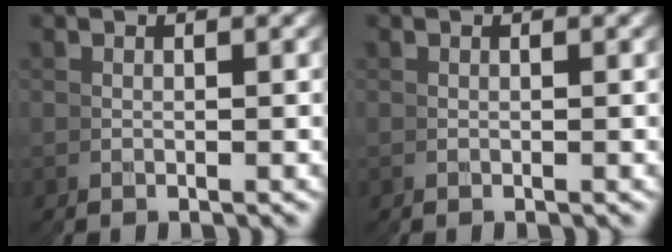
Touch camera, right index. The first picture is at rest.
{"total": 0.0}